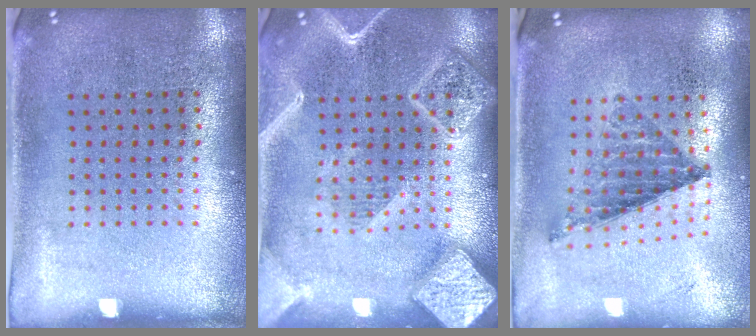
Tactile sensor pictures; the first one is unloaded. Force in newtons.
{"total": 3.1, "press": 3.1, "slide": 0.3}
{"total": 0.8, "press": 0.8, "slide": 0.1}